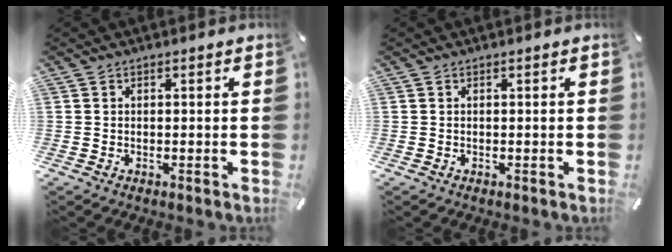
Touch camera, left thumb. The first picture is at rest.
{"total": 0.0}